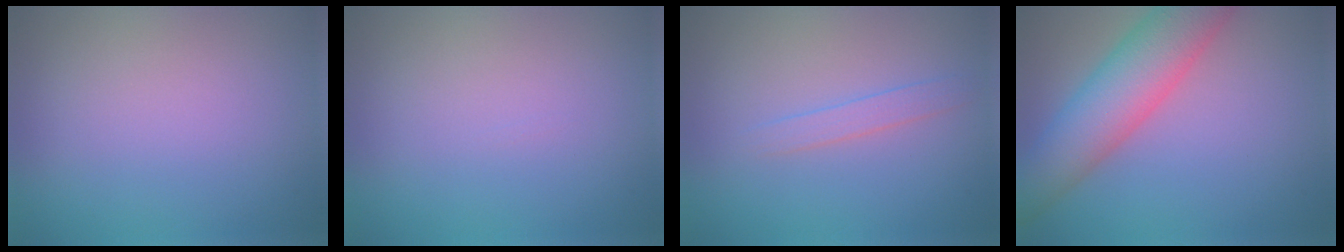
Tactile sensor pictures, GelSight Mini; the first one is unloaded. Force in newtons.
{"total": 0.0}
{"total": 1.3, "press": 1.3, "slide": 0.1}
{"total": 7.8, "press": 7.8, "slide": 0.6}